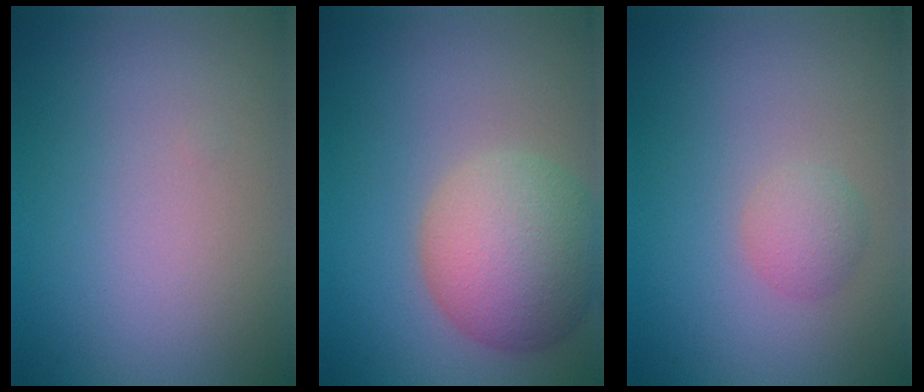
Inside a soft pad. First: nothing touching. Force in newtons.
{"total": 7.2, "press": 7.2, "slide": 0.4}
{"total": 1.7, "press": 1.7, "slide": 0.0}